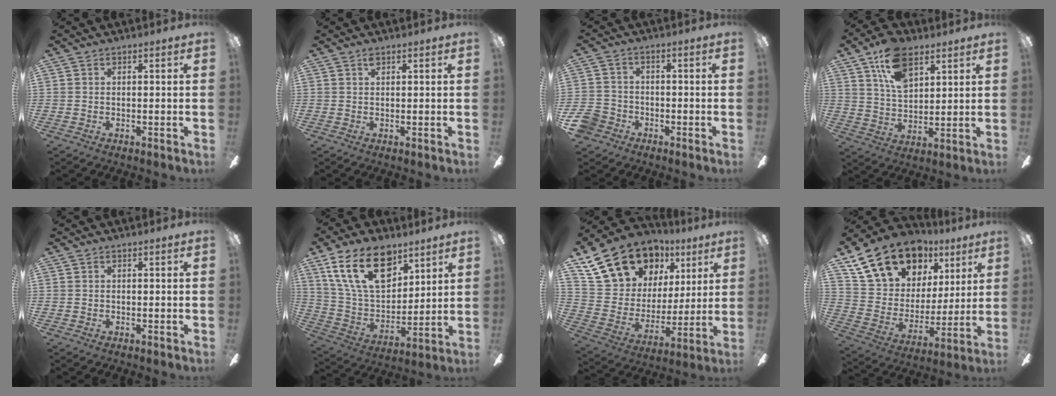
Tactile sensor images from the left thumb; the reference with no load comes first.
{"total": 1.0, "force": [0.6, 0.5, 0.6], "torque": [-0.013, 0.001, 0.011]}
{"total": 6.6, "force": [-3.8, 5.0, 2.1], "torque": [-0.062, 0.024, -0.074]}
{"total": 13.2, "force": [7.7, 7.4, 7.8], "torque": [-0.144, -0.012, 0.144]}
{"total": 0.0}
{"total": 20.4, "force": [11.2, 11.4, 12.6], "torque": [-0.231, -0.043, 0.201]}
{"total": 19.5, "force": [13.4, 12.3, 7.1], "torque": [-0.142, -0.073, 0.262]}
{"total": 20.1, "force": [13.5, 12.6, 7.9], "torque": [-0.153, -0.070, 0.262]}